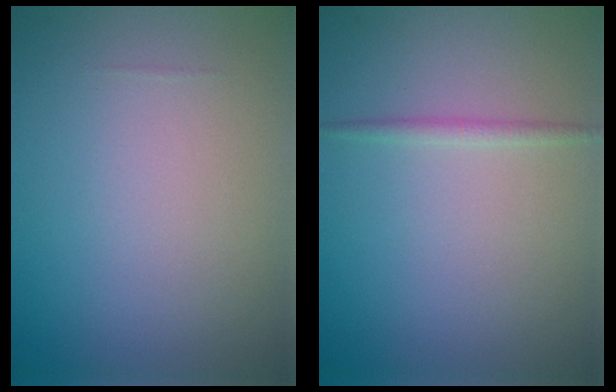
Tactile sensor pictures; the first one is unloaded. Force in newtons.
{"total": 0.9, "press": 0.9, "slide": 0.1}